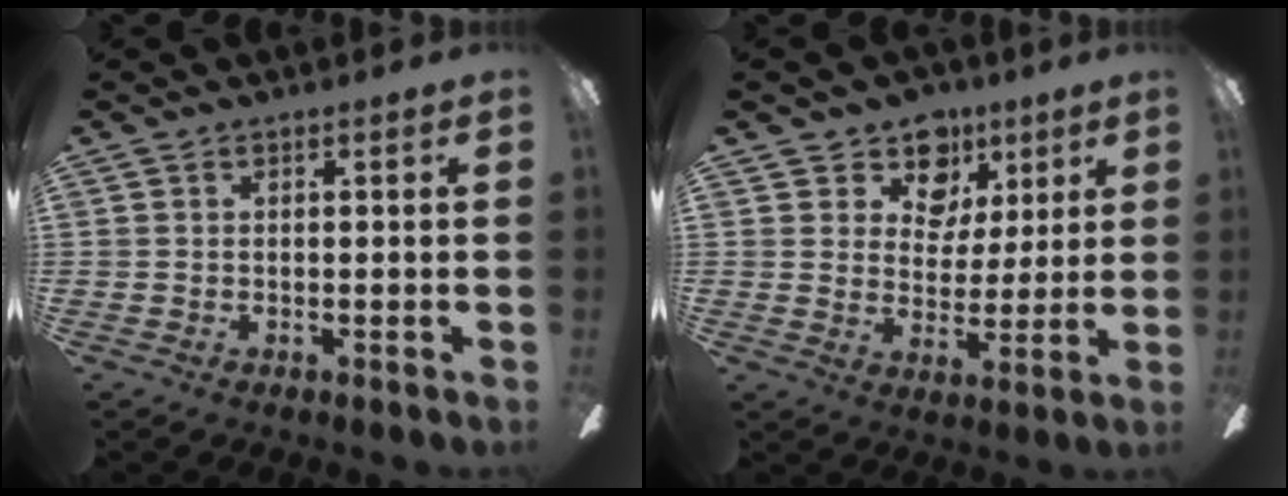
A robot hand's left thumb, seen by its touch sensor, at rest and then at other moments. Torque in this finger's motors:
{"motor_torque": [0.60, 0.09, -0.06, -0.17, -0.08]}